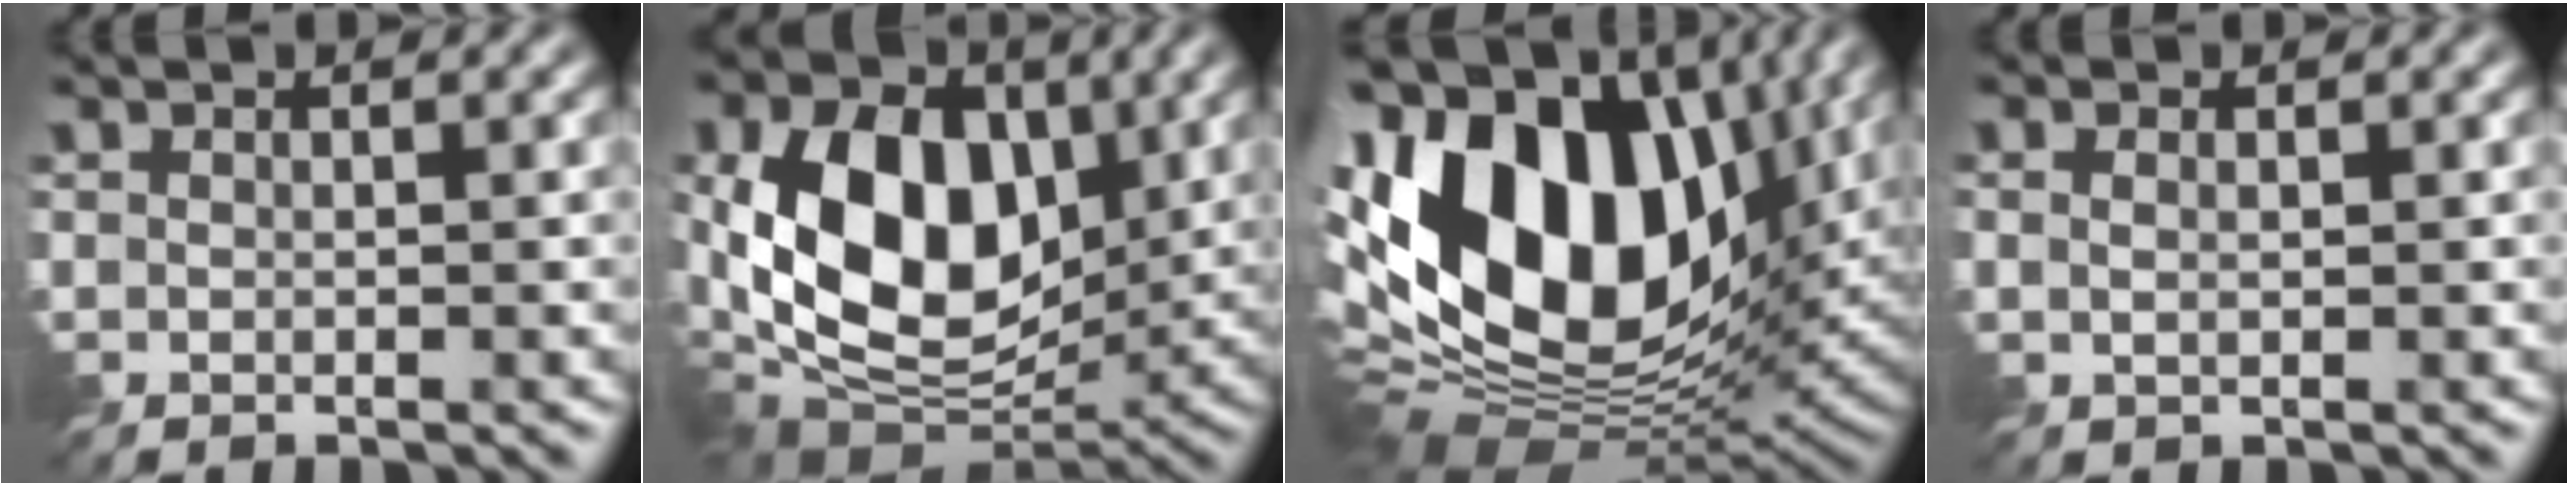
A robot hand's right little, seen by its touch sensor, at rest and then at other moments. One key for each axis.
{"total": 12.7, "fx": 0.7, "fy": 8.4, "fz": 9.5, "tx": -0.166, "ty": -0.009, "tz": 0.000}
{"total": 19.2, "fx": 2.9, "fy": 11.9, "fz": 14.8, "tx": -0.304, "ty": 0.015, "tz": 0.045}
{"total": 0.7, "fx": -0.2, "fy": 0.3, "fz": 0.6, "tx": -0.014, "ty": -0.002, "tz": -0.005}